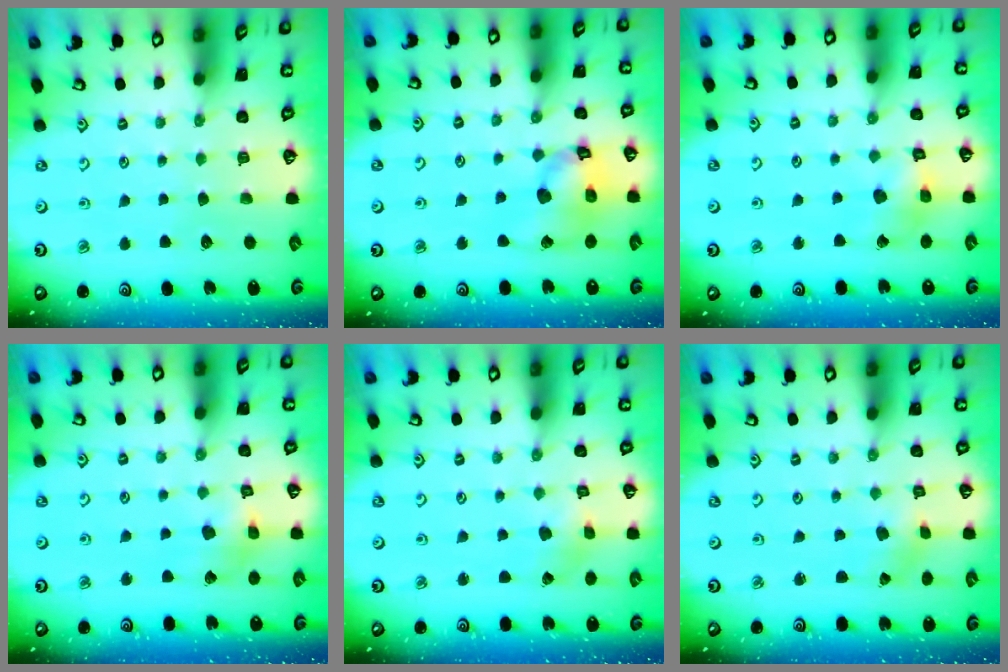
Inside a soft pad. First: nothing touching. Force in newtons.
{"total": 13.2, "press": 13.1, "slide": 1.8}
{"total": 7.6, "press": 7.5, "slide": 0.7}
{"total": 8.4, "press": 8.4, "slide": 1.0}
{"total": 1.5, "press": 1.5, "slide": 0.3}
{"total": 1.1, "press": 1.1, "slide": 0.2}